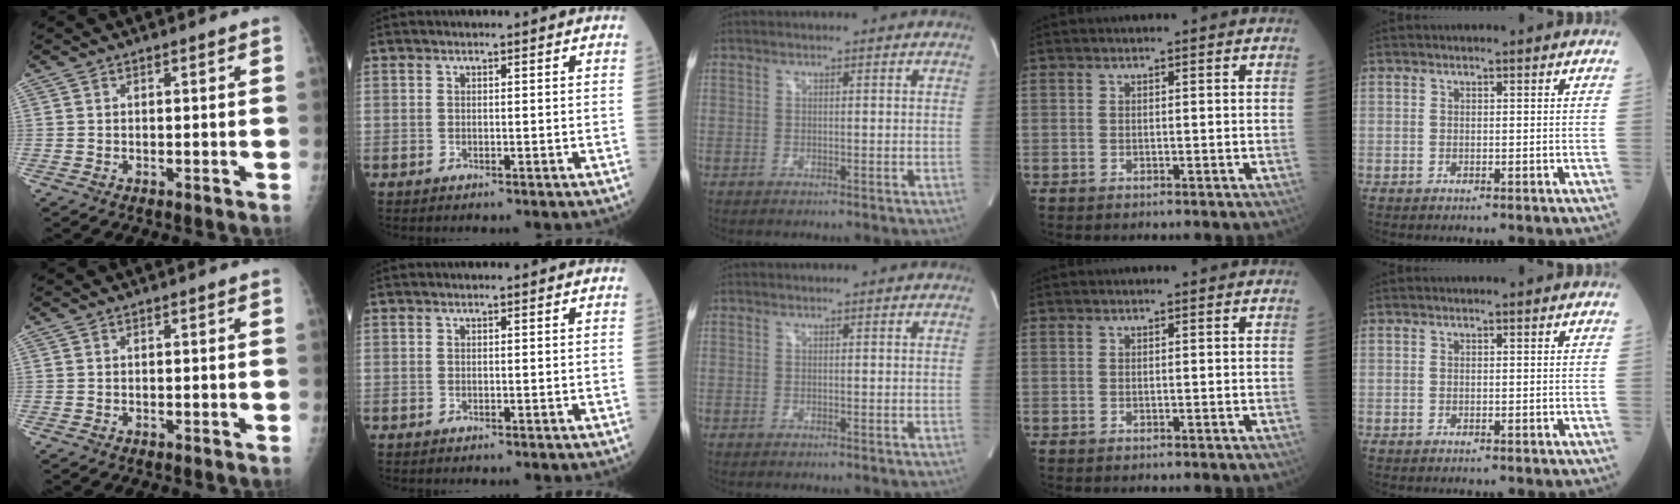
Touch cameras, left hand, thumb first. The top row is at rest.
{}